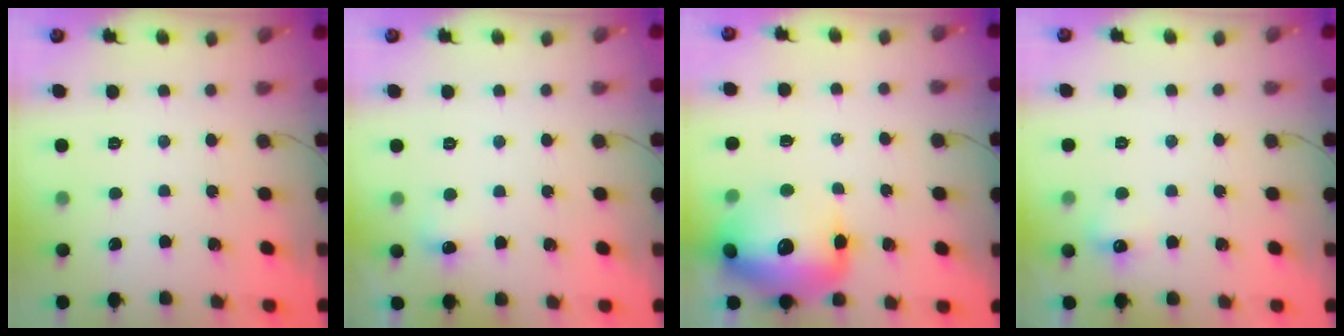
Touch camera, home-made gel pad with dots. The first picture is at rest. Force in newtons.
{"total": 5.2, "press": 5.0, "slide": 1.3}
{"total": 20.4, "press": 19.4, "slide": 6.3}
{"total": 4.9, "press": 4.8, "slide": 1.2}